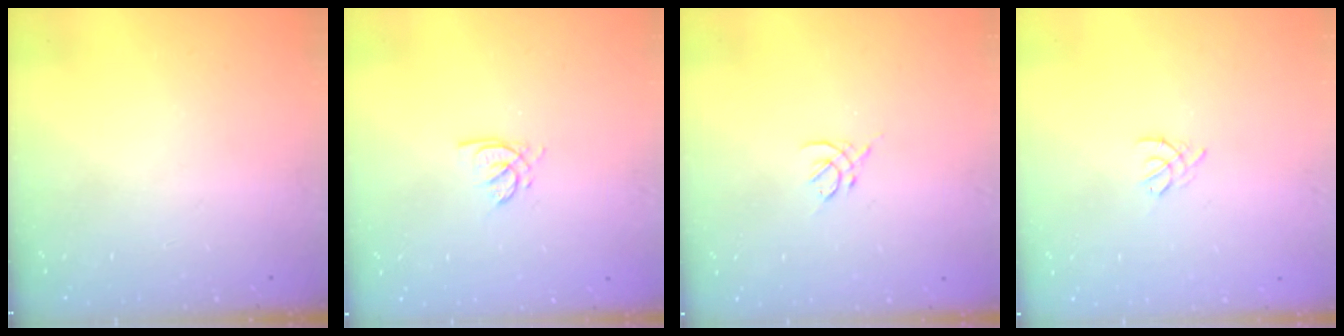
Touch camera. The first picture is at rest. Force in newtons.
{"total": 2.6, "press": 2.6, "slide": 0.2}
{"total": 2.6, "press": 2.5, "slide": 0.7}
{"total": 2.0, "press": 1.9, "slide": 0.5}